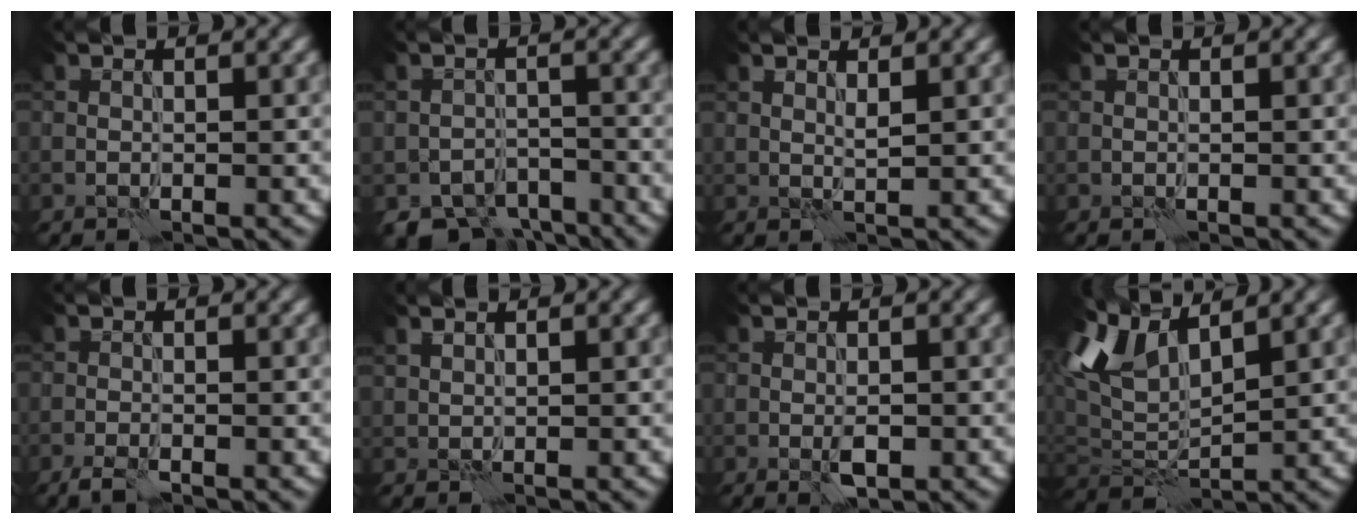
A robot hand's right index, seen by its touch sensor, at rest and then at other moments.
{"total": 5.3, "force": [-4.4, 2.5, 1.6], "torque": [-0.014, -0.011, -0.075]}
{"total": 0.7, "force": [0.4, 0.0, 0.5], "torque": [-0.012, -0.004, 0.008]}
{"total": 0.0}
{"total": 1.7, "force": [-1.2, 0.3, 1.1], "torque": [-0.023, -0.003, -0.027]}
{"total": 0.6, "force": [0.6, 0.1, 0.2], "torque": [-0.011, 0.002, 0.014]}
{"total": 1.6, "force": [-0.5, 0.7, 1.4], "torque": [-0.023, 0.001, -0.010]}
{"total": 5.8, "force": [3.4, 2.8, 3.8], "torque": [-0.097, 0.006, 0.062]}